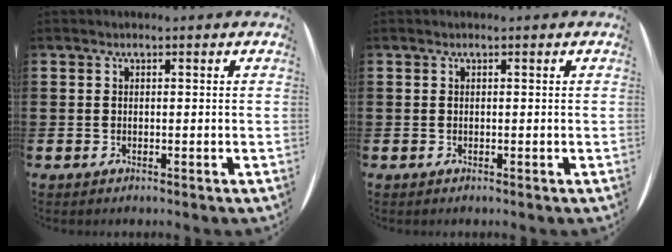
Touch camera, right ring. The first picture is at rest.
{"total": 0.0}